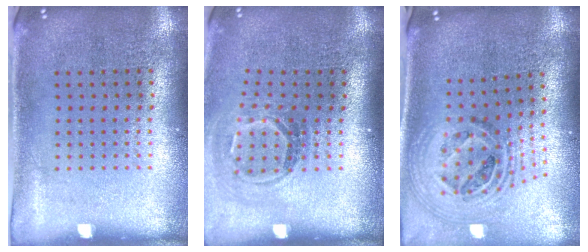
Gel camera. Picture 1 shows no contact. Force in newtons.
{"total": 1.7, "press": 1.2, "slide": 1.3}
{"total": 2.0, "press": 1.5, "slide": 1.3}